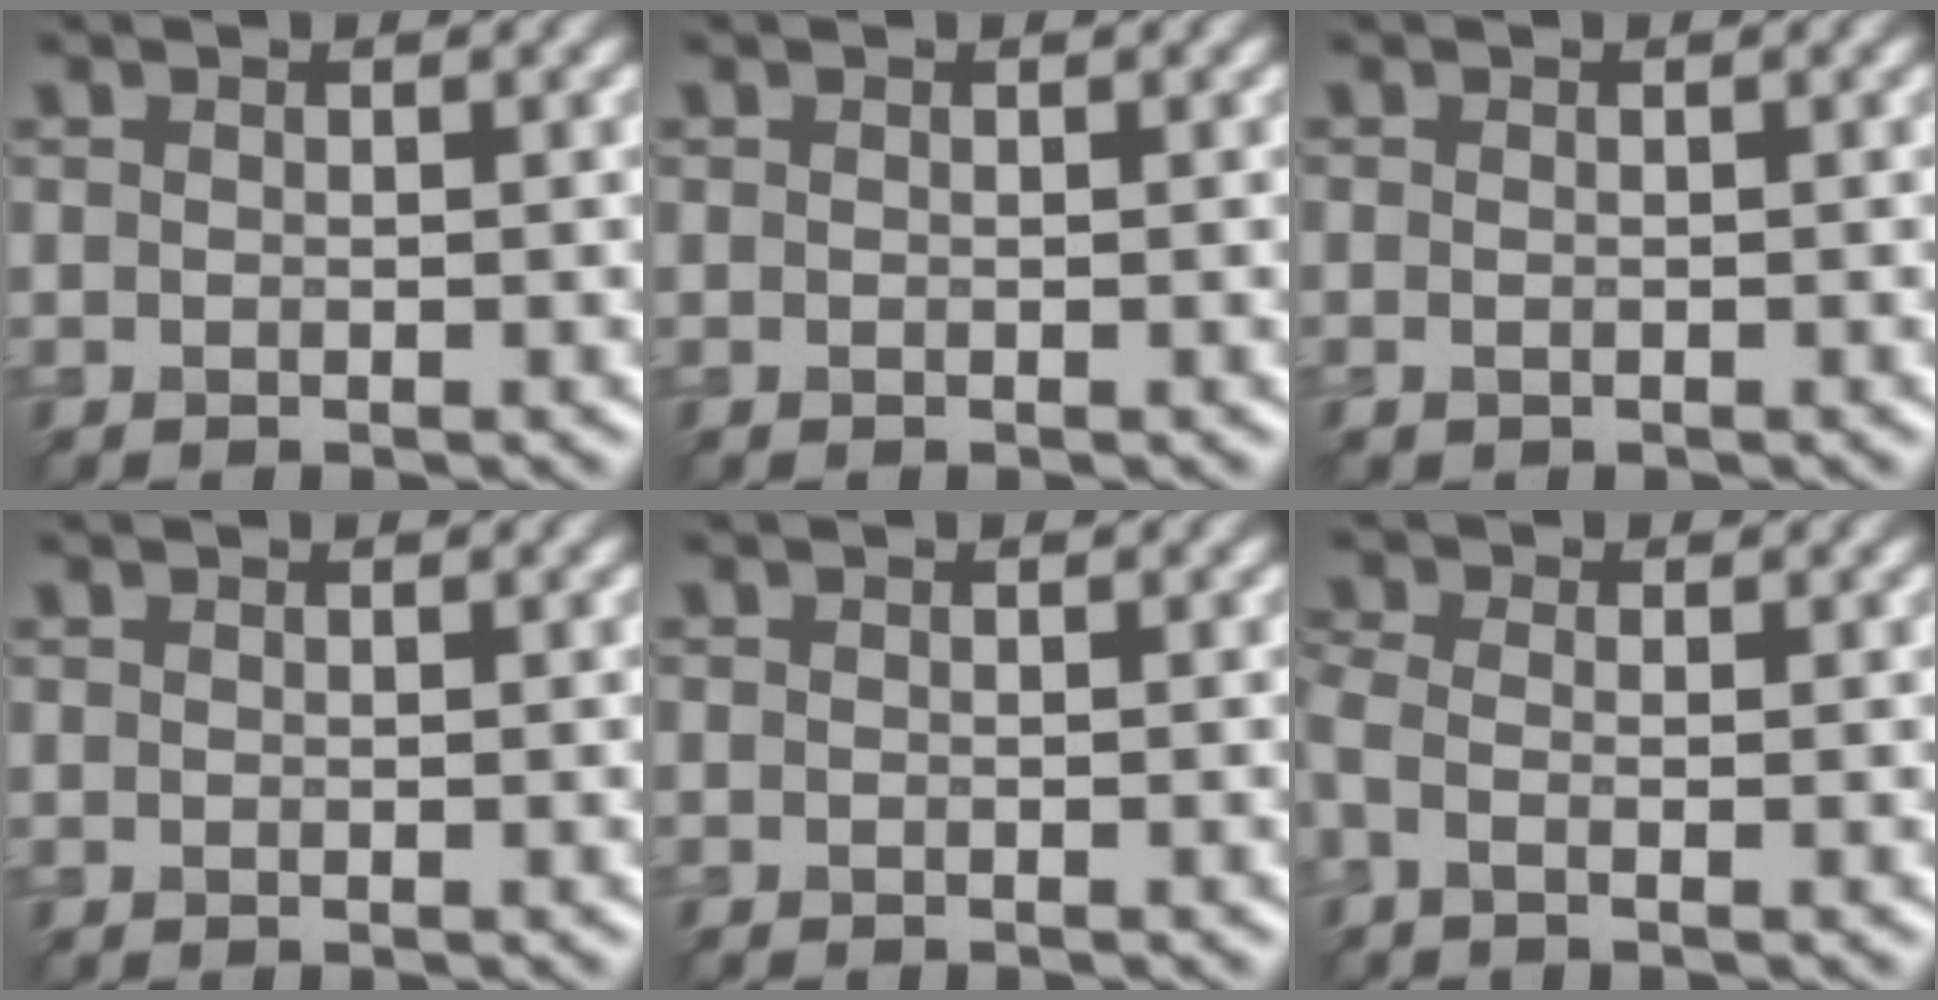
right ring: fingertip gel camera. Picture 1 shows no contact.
{"total": 0.0}
{"total": 0.6, "force": [-0.3, 0.4, 0.4], "torque": [-0.010, -0.005, -0.004]}
{"total": 0.0}
{"total": 0.7, "force": [-0.7, 0.0, 0.1], "torque": [0.000, -0.005, -0.012]}
{"total": 2.1, "force": [-0.7, 1.0, 1.7], "torque": [-0.043, -0.007, -0.025]}